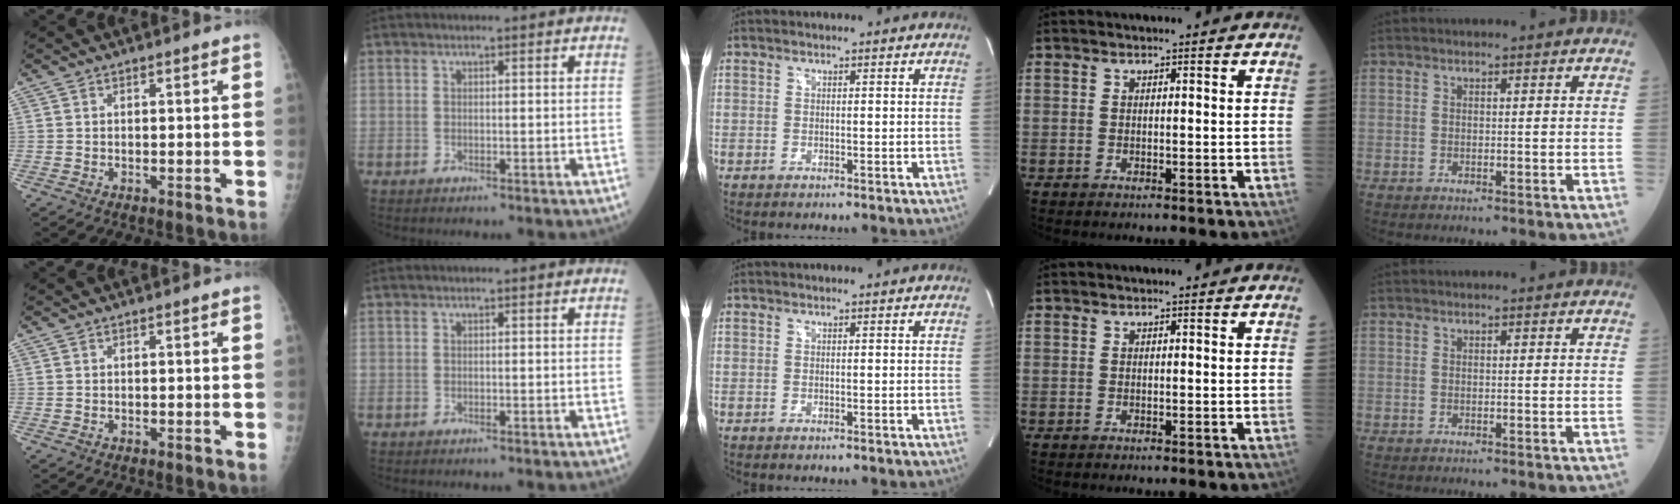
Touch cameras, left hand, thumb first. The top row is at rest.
{}